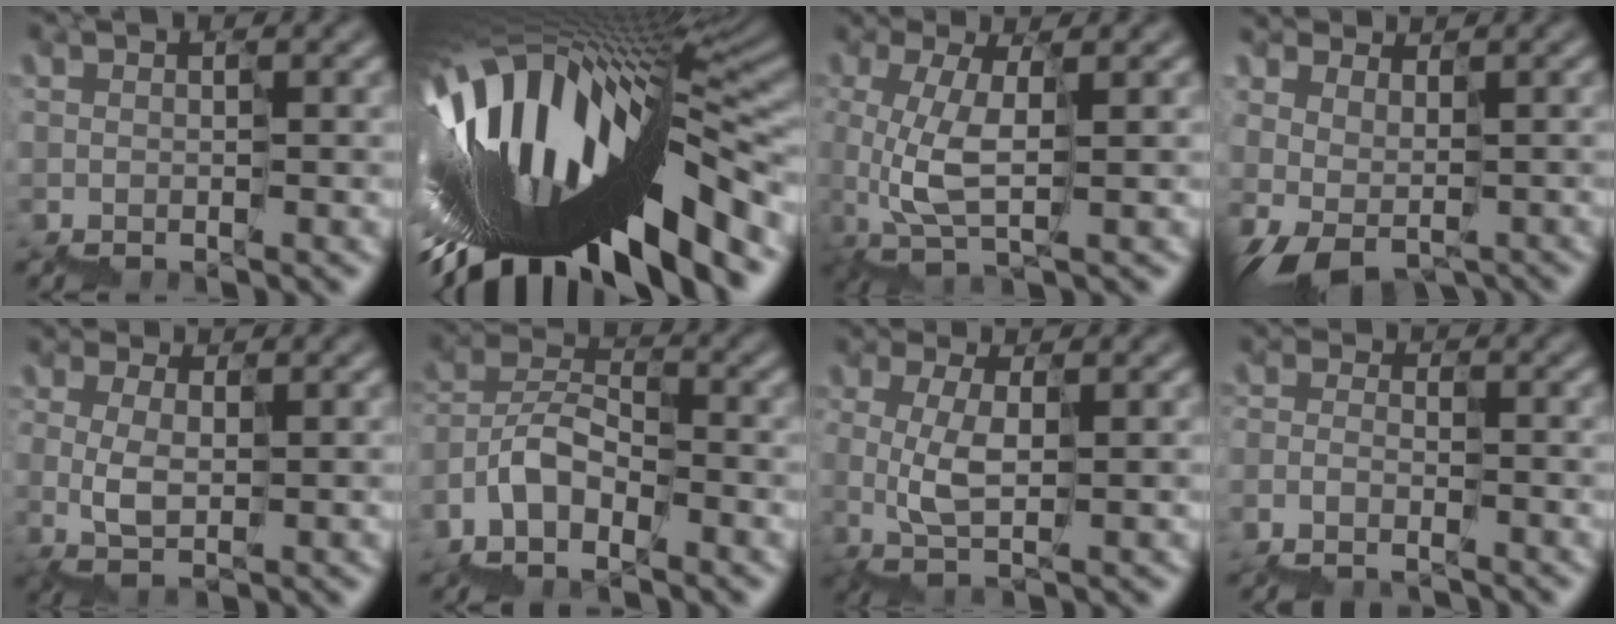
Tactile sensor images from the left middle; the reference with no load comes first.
{"total": 16.9, "force": [-1.1, 6.2, 15.6], "torque": [-0.267, 0.002, -0.007]}
{"total": 3.1, "force": [0.6, 1.2, 2.8], "torque": [-0.060, 0.004, 0.021]}
{"total": 2.5, "force": [-0.5, 1.6, 1.8], "torque": [-0.039, 0.003, 0.010]}
{"total": 1.3, "force": [0.8, 0.6, 0.8], "torque": [-0.028, 0.007, 0.027]}
{"total": 4.7, "force": [-3.4, 2.5, 2.1], "torque": [-0.038, 0.020, -0.061]}
{"total": 1.9, "force": [0.8, 0.8, 1.5], "torque": [-0.038, 0.005, 0.024]}
{"total": 3.3, "force": [-3.2, 0.6, -0.2], "torque": [-0.008, 0.001, -0.049]}